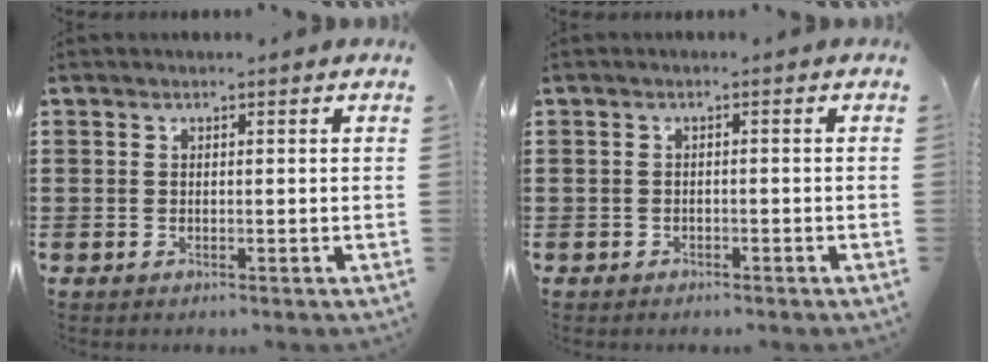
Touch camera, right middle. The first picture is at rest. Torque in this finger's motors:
{"motor_torque": [-0.01, -0.02, 0.06, 0.00]}